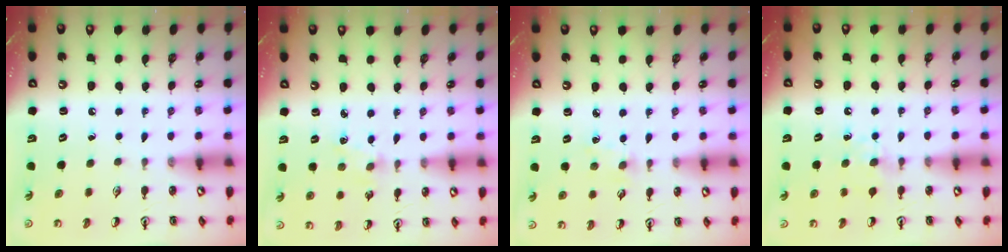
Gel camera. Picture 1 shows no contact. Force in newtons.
{"total": 2.1, "press": 2.1, "slide": 0.3}
{"total": 2.2, "press": 2.2, "slide": 0.4}
{"total": 6.1, "press": 6.0, "slide": 0.8}